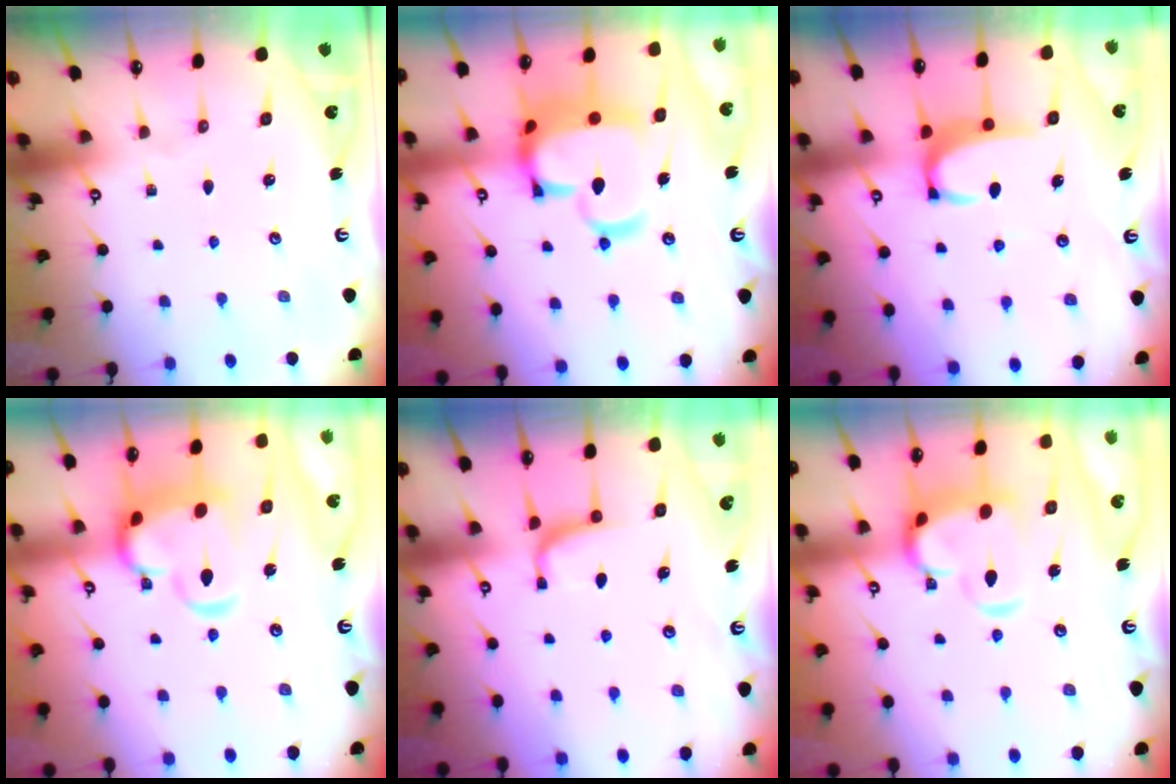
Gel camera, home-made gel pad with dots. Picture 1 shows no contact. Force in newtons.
{"total": 13.9, "press": 13.8, "slide": 1.4}
{"total": 3.1, "press": 3.1, "slide": 0.4}
{"total": 9.7, "press": 9.5, "slide": 1.8}
{"total": 0.5, "press": 0.0, "slide": 0.5}
{"total": 6.9, "press": 6.7, "slide": 1.6}